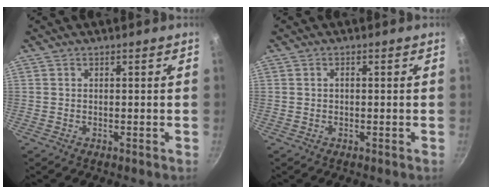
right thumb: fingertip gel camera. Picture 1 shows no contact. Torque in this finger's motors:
{"motor_torque": [-0.36, -0.29, -0.10, 0.13, 0.06]}